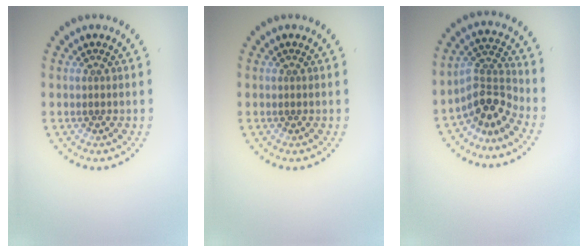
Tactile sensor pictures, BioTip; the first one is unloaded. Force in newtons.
{"total": 0.0}
{"total": 3.7, "press": 2.6, "slide": 2.7}